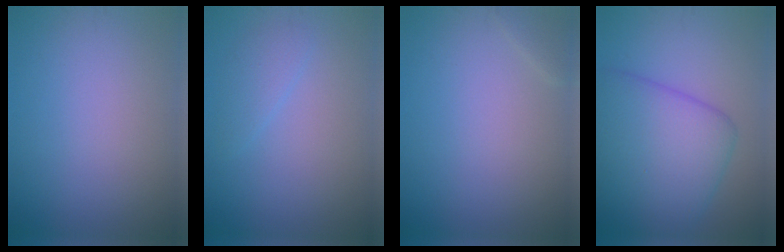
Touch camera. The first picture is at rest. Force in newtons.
{"total": 1.5, "press": 1.5, "slide": 0.1}
{"total": 0.8, "press": 0.8, "slide": 0.1}
{"total": 8.8, "press": 8.8, "slide": 0.5}